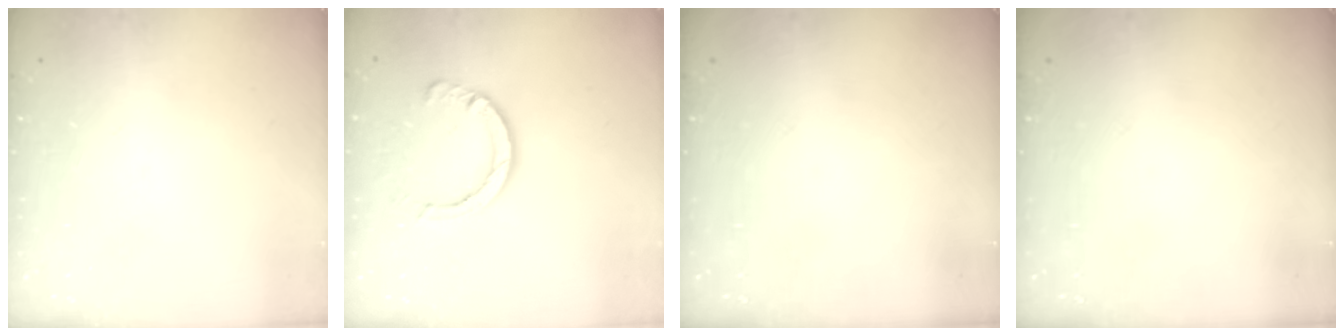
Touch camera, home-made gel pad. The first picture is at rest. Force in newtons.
{"total": 6.4, "press": 6.4, "slide": 0.7}
{"total": 0.0}
{"total": 0.0}